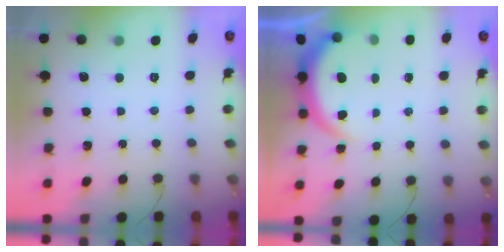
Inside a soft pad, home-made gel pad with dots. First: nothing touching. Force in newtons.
{"total": 3.8, "press": 3.8, "slide": 0.3}